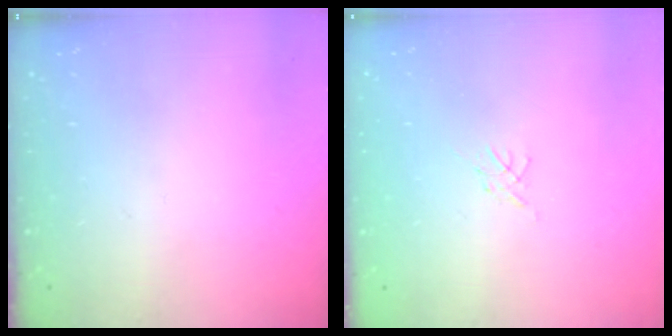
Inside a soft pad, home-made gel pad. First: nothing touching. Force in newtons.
{"total": 0.0}